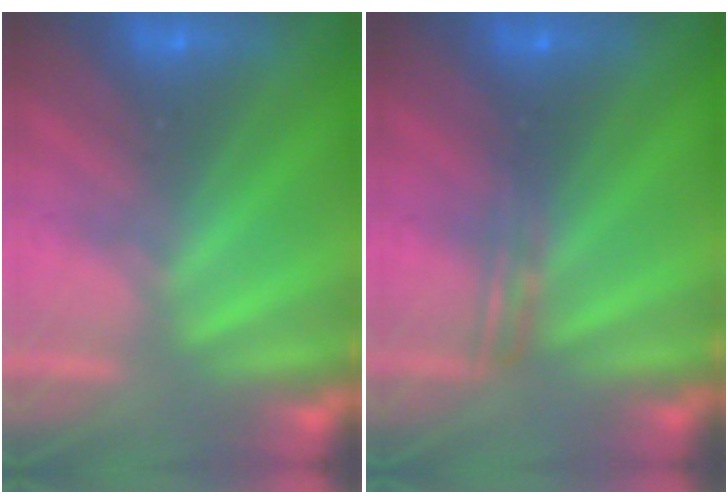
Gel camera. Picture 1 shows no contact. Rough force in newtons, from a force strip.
{"total": 2.4}